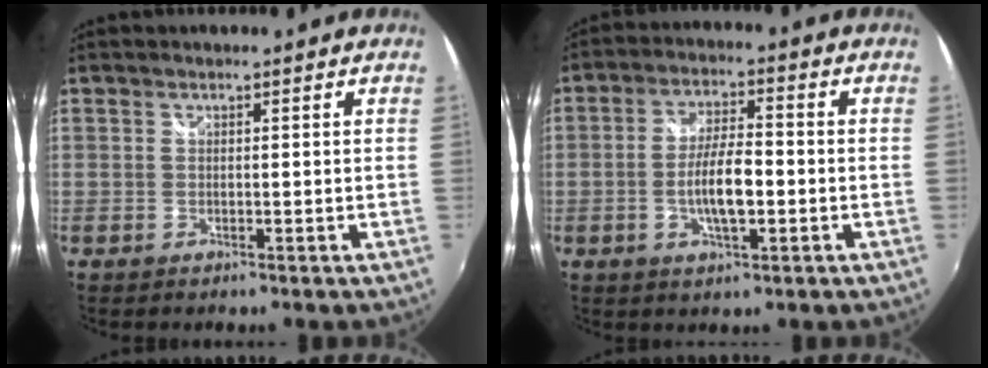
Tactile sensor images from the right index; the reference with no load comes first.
{"total": 8.0, "force": [-1.9, 2.4, 7.4], "torque": [-0.142, 0.001, -0.033]}